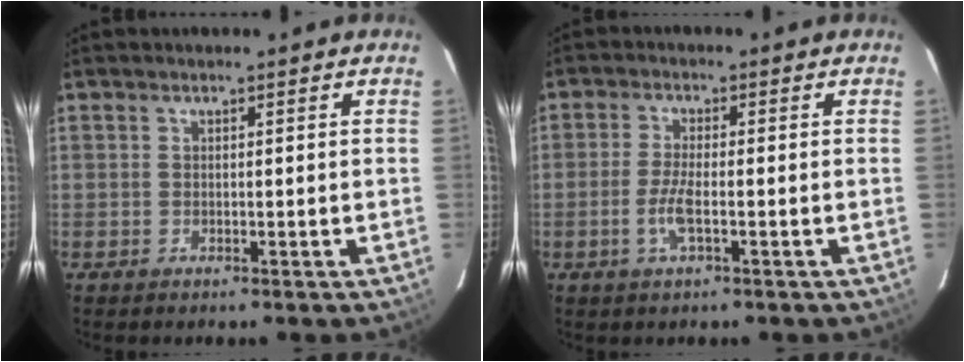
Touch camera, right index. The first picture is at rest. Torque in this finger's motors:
{"motor_torque": [-0.20, -0.08, -0.02, 0.00]}